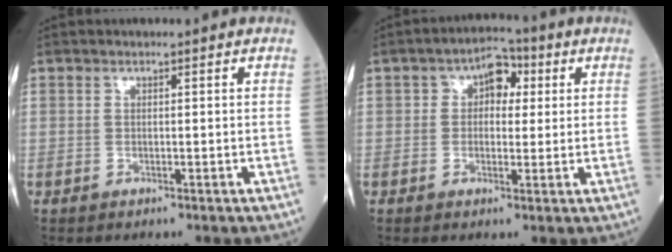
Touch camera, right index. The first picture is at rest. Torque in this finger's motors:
{"motor_torque": [0.32, -0.05, 0.12, 0.02]}